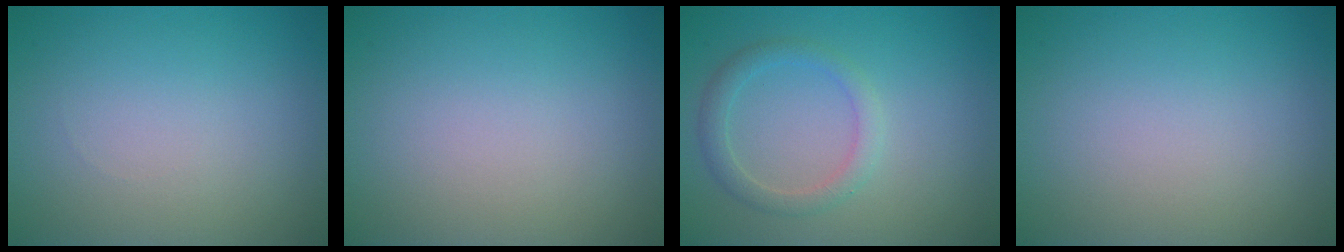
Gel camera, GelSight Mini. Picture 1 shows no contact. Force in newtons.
{"total": 0.0}
{"total": 2.1, "press": 2.1, "slide": 0.1}
{"total": 0.0}